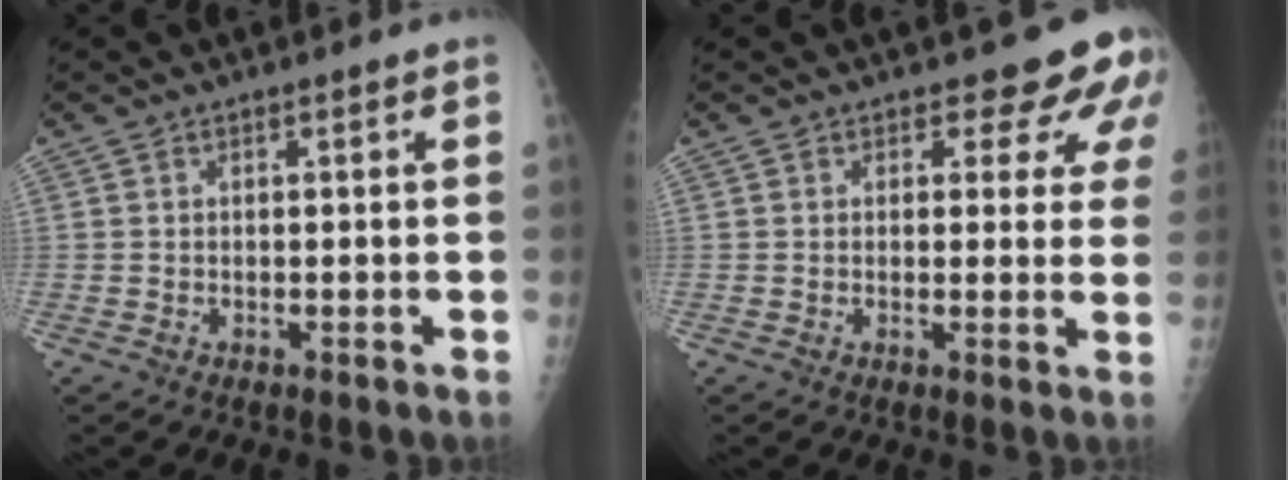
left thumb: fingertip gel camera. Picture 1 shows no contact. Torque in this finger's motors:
{"motor_torque": [-0.16, 0.39, 0.53, -0.39, 0.09]}